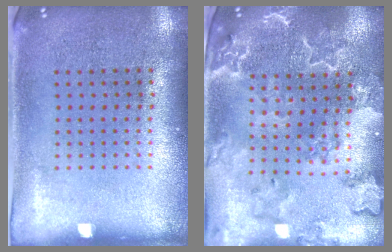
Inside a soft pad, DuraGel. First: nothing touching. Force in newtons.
{"total": 2.9, "press": 2.7, "slide": 1.1}